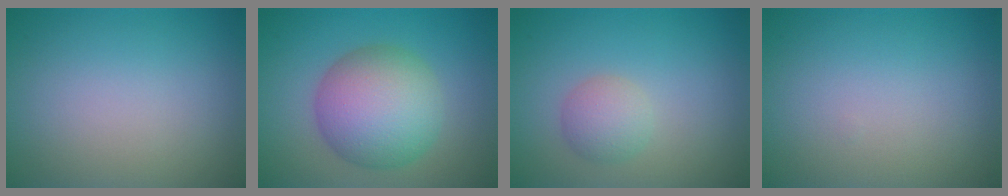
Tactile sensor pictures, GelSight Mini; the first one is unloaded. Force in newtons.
{"total": 8.3, "press": 8.3, "slide": 0.2}
{"total": 2.3, "press": 2.3, "slide": 0.0}
{"total": 0.0}